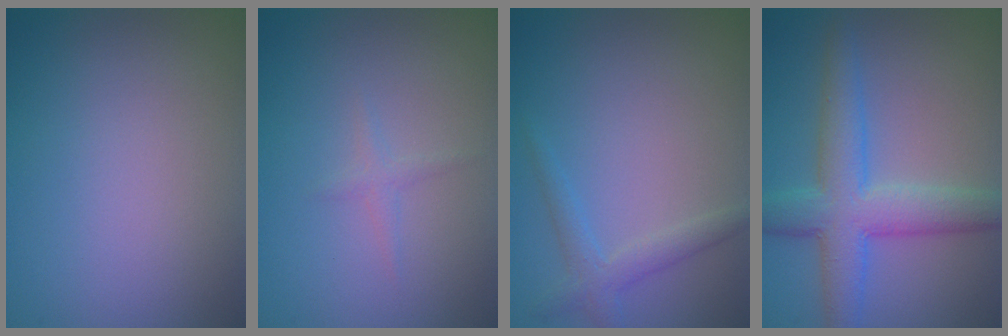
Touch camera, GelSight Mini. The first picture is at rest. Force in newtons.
{"total": 0.8, "press": 0.8, "slide": 0.1}
{"total": 2.0, "press": 2.0, "slide": 0.1}
{"total": 6.0, "press": 6.0, "slide": 0.1}